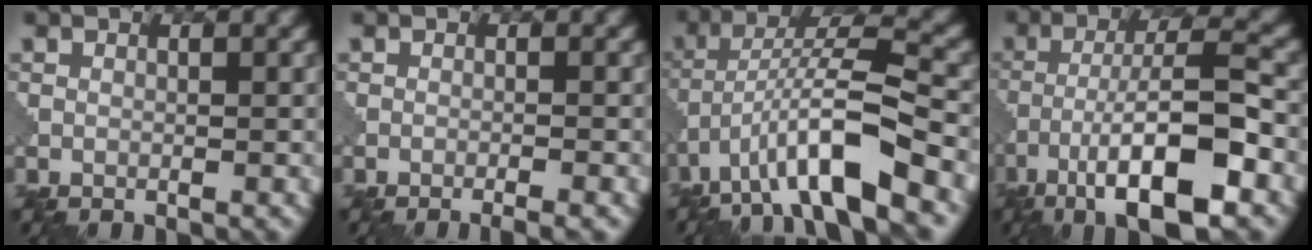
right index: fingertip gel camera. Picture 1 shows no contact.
{"total": 1.8, "force": [-1.2, 0.4, 1.3], "torque": [0.003, 0.005, -0.030]}
{"total": 8.1, "force": [-5.1, 1.1, 6.2], "torque": [-0.115, 0.017, -0.088]}
{"total": 9.3, "force": [-5.2, 1.7, 7.5], "torque": [-0.127, 0.012, -0.090]}